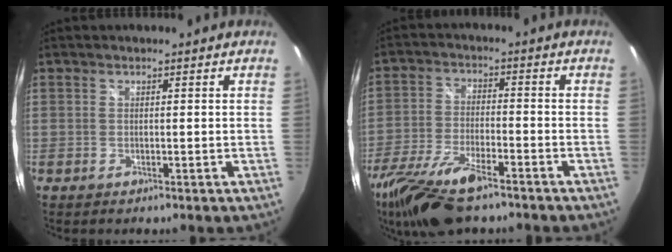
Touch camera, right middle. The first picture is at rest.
{"total": 15.5, "force": [-11.4, 4.4, 9.5], "torque": [-0.209, -0.037, -0.214]}